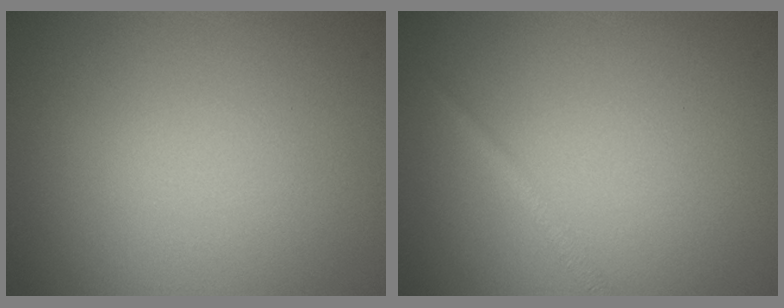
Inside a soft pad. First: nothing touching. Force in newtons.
{"total": 1.1, "press": 1.1, "slide": 0.1}